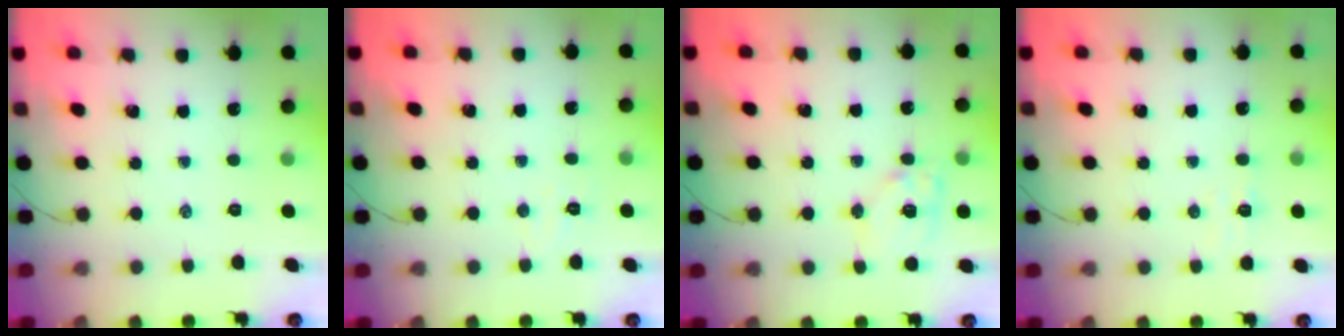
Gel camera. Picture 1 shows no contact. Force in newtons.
{"total": 3.2, "press": 3.1, "slide": 0.8}
{"total": 10.4, "press": 10.3, "slide": 1.5}
{"total": 4.3, "press": 4.1, "slide": 1.1}